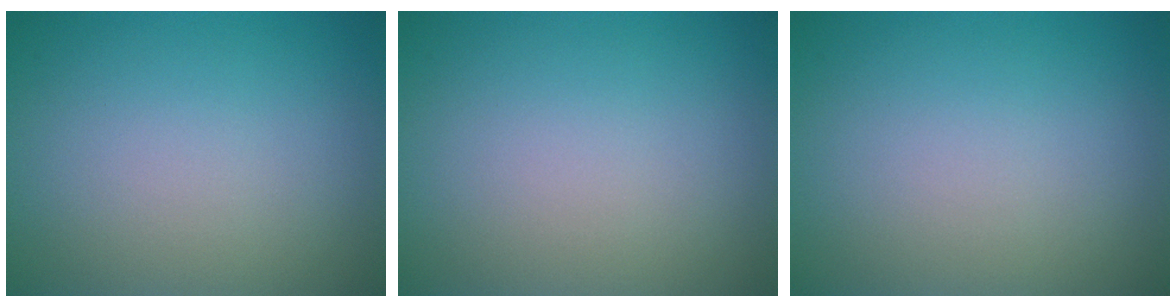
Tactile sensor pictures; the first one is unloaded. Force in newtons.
{"total": 0.0}
{"total": 0.0}